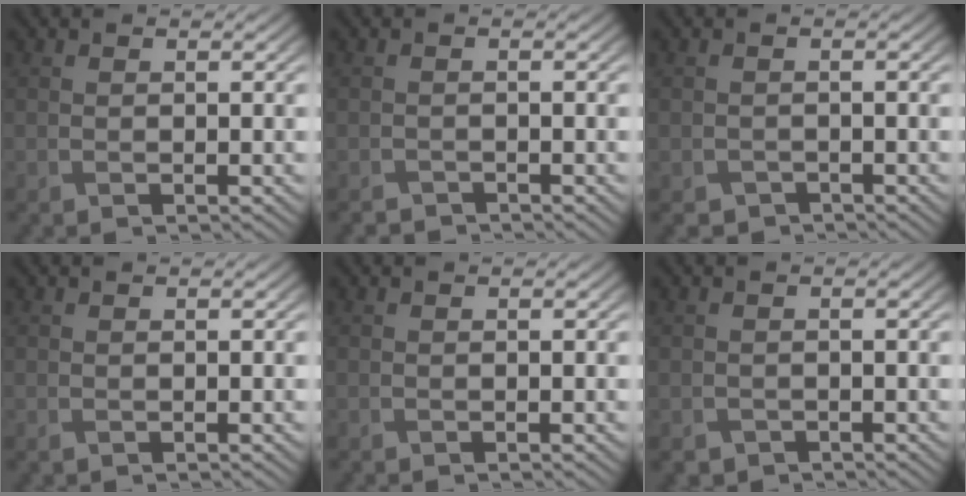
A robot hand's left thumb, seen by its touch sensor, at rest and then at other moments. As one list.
[{"total": 1.7, "force": [-1.7, 0.3, 0.2], "torque": [-0.003, -0.006, -0.033]}, {"total": 1.8, "force": [-1.5, 0.9, 0.2], "torque": [0.000, -0.004, -0.030]}, {"total": 0.0}, {"total": 0.0}, {"total": 1.0, "force": [-0.8, 0.7, 0.0], "torque": [0.001, -0.003, -0.017]}]